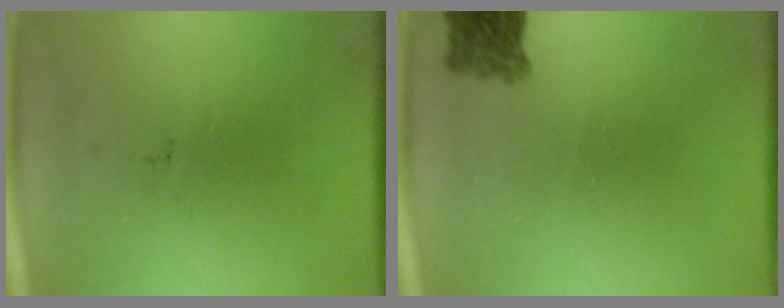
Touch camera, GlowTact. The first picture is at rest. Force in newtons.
{"total": 3.1}